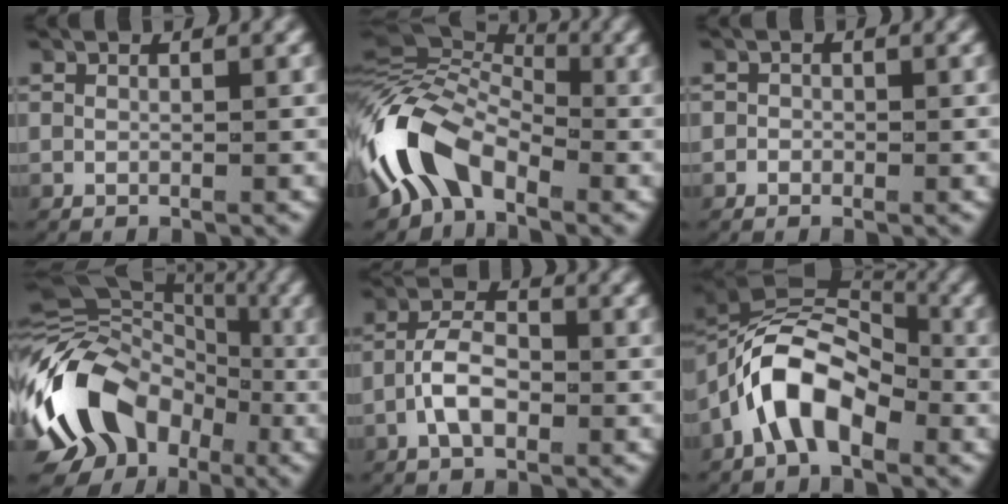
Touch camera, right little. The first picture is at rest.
{"total": 7.6, "force": [-1.5, 5.8, 4.7], "torque": [-0.118, -0.007, -0.028]}
{"total": 0.8, "force": [-0.5, 0.6, 0.1], "torque": [-0.004, -0.004, -0.011]}
{"total": 15.4, "force": [-1.6, 12.5, 8.8], "torque": [-0.186, -0.027, -0.021]}
{"total": 4.0, "force": [-1.6, 2.2, 2.9], "torque": [-0.055, 0.003, -0.031]}
{"total": 7.8, "force": [-0.4, 5.4, 5.7], "torque": [-0.115, -0.004, -0.015]}